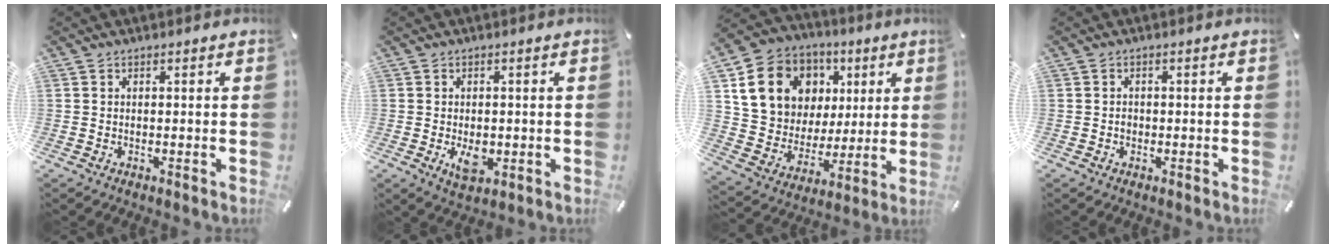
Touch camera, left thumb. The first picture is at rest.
{"total": 5.2, "force": [-0.9, 3.2, 4.0], "torque": [-0.069, -0.009, -0.018]}
{"total": 17.2, "force": [6.9, 14.1, 7.0], "torque": [-0.126, -0.018, 0.142]}
{"total": 1.1, "force": [-0.2, 0.9, 0.5], "torque": [-0.009, 0.005, -0.005]}